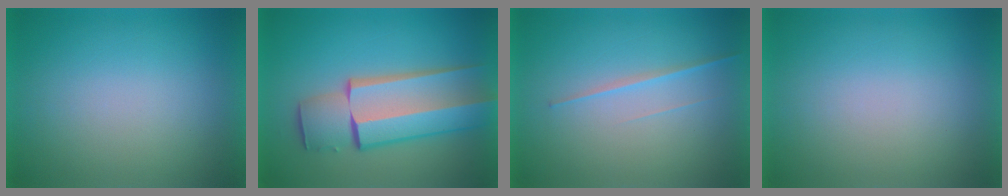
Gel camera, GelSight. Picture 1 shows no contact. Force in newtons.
{"total": 8.4}
{"total": 1.8}
{"total": 0.0}